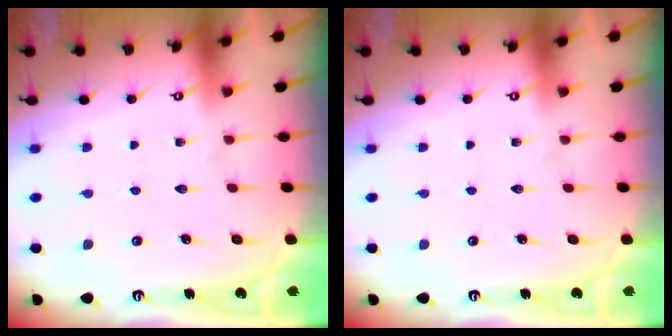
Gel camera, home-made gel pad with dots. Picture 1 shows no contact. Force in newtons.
{"total": 0.0}